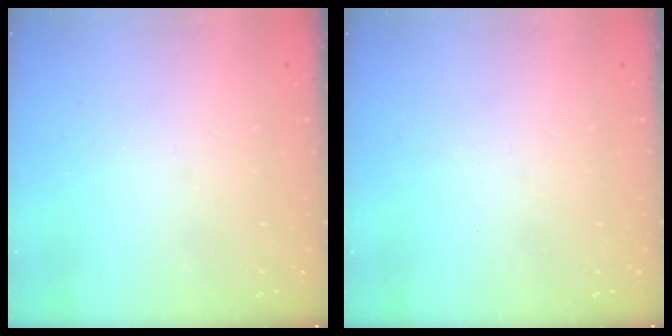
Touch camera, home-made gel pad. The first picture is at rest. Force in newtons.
{"total": 0.0}